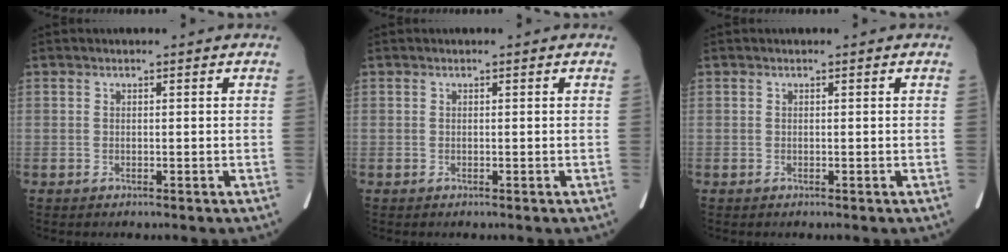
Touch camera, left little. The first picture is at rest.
{"total": 0.0}
{"total": 0.0}